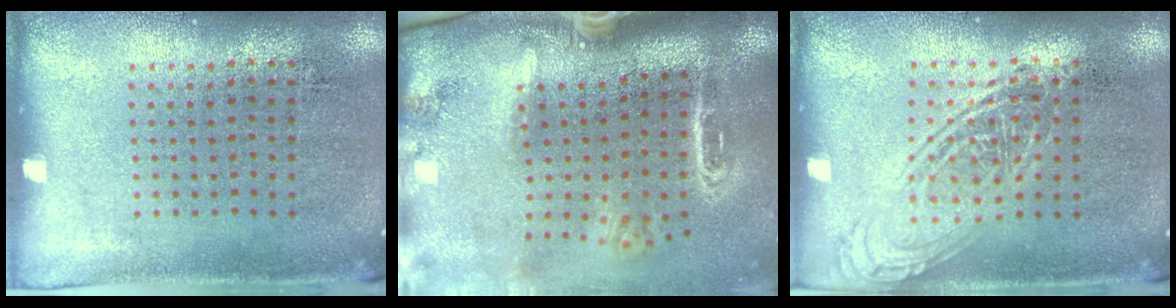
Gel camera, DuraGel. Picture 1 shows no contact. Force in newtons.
{"total": 3.1, "press": 2.1, "slide": 2.3}
{"total": 2.6, "press": 2.6, "slide": 0.3}